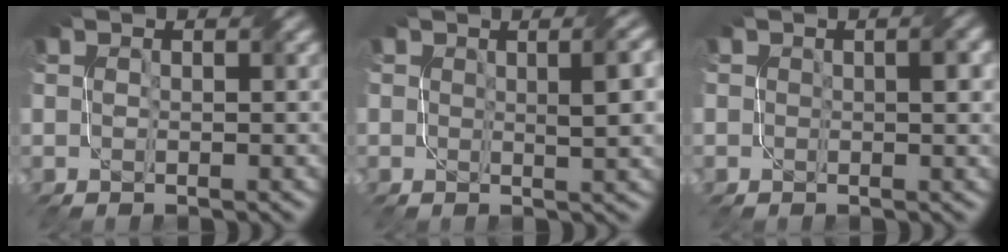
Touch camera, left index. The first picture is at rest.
{"total": 3.0, "force": [0.4, 0.7, 2.9], "torque": [-0.028, 0.009, 0.008]}
{"total": 1.2, "force": [-0.1, 0.5, 1.1], "torque": [-0.010, 0.004, 0.000]}